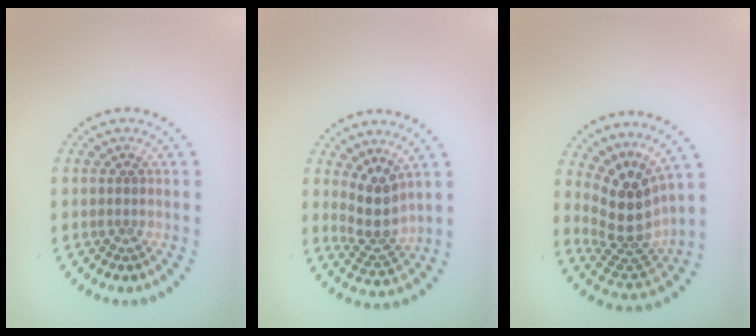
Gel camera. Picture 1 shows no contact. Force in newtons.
{"total": 3.3, "press": 2.6, "slide": 2.0}
{"total": 4.8, "press": 3.5, "slide": 3.3}